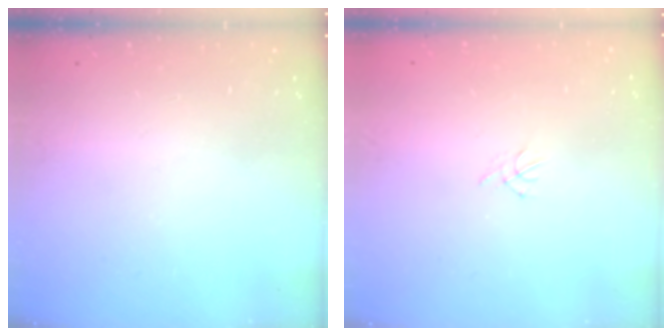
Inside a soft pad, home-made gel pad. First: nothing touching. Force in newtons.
{"total": 0.5, "press": 0.4, "slide": 0.3}